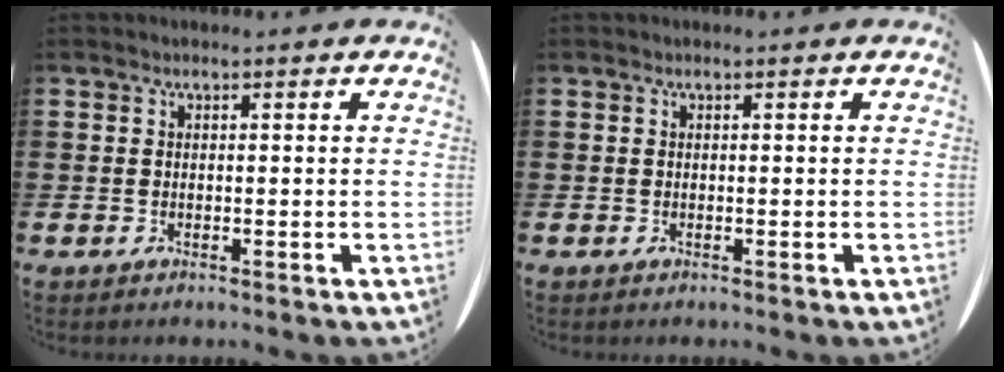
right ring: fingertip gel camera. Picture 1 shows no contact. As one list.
[{"total": 0.0}]